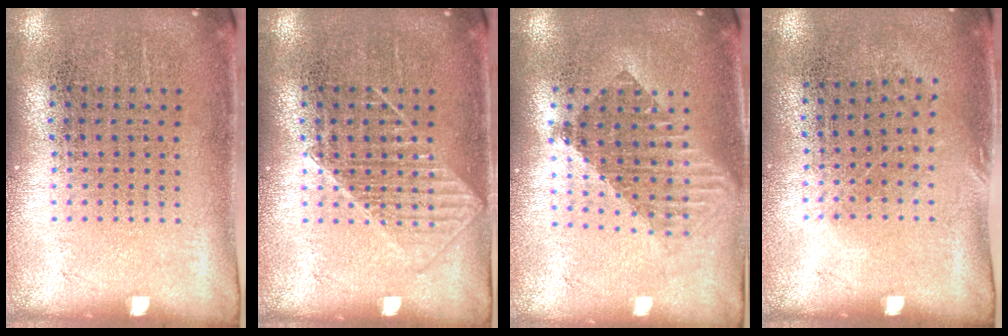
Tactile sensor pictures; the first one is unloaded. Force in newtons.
{"total": 1.5, "press": 1.5, "slide": 0.3}
{"total": 1.6, "press": 1.4, "slide": 0.9}
{"total": 0.8, "press": 0.6, "slide": 0.5}